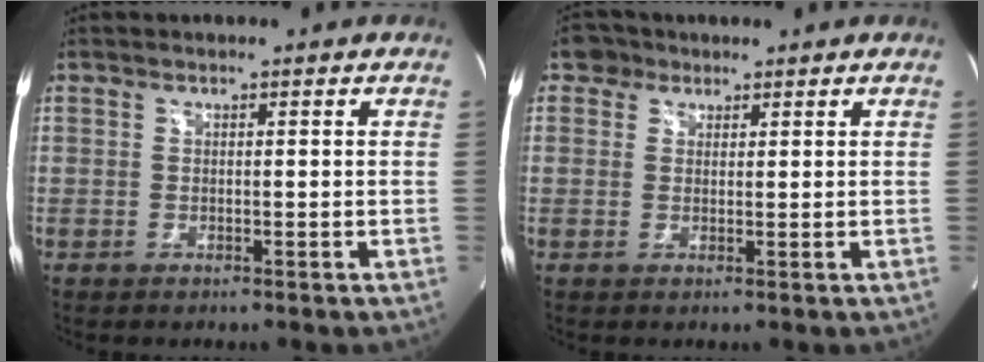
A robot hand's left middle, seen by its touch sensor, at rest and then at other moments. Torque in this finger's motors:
{"motor_torque": [-0.18, -0.08, -0.07, -0.02]}